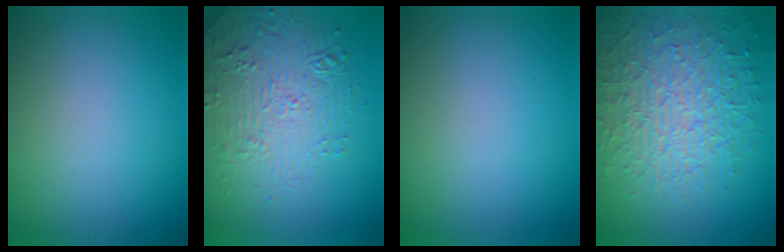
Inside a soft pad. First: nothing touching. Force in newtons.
{"total": 4.4, "press": 4.1, "slide": 1.5}
{"total": 0.0}
{"total": 8.9, "press": 6.2, "slide": 6.3}